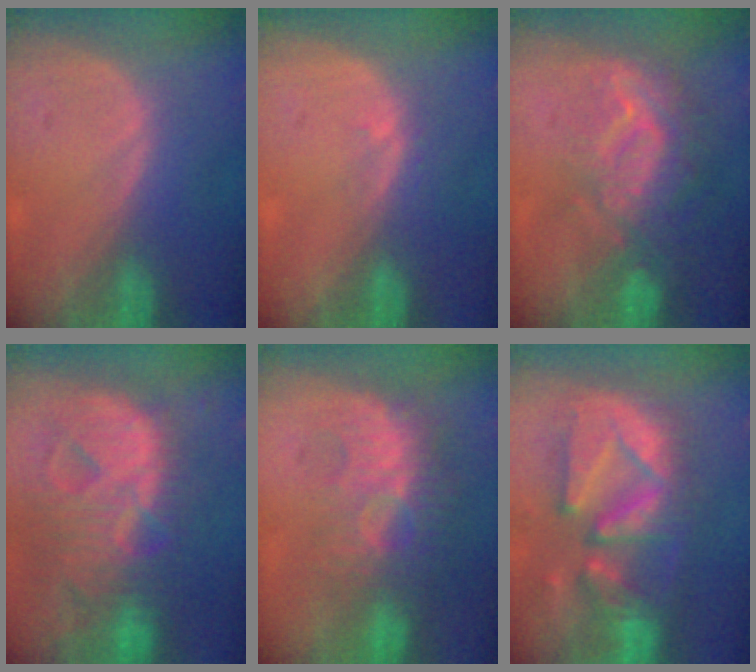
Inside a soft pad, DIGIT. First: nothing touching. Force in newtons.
{"total": 1.0, "press": 0.7, "slide": 0.7}
{"total": 9.4, "press": 8.6, "slide": 3.9}
{"total": 13.3, "press": 11.4, "slide": 7.0}
{"total": 8.7, "press": 8.2, "slide": 2.8}
{"total": 12.7, "press": 11.2, "slide": 6.0}